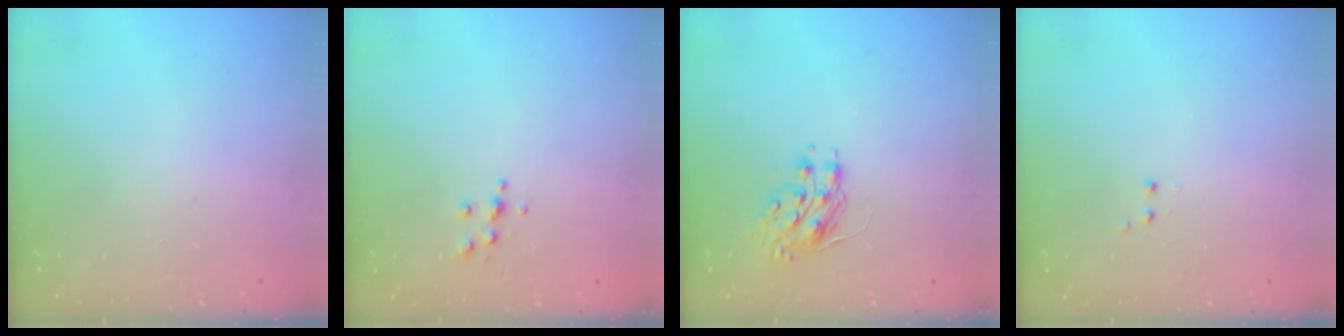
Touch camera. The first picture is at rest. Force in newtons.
{"total": 5.4, "press": 5.4, "slide": 0.5}
{"total": 8.5, "press": 8.4, "slide": 0.6}
{"total": 2.8, "press": 2.8, "slide": 0.6}